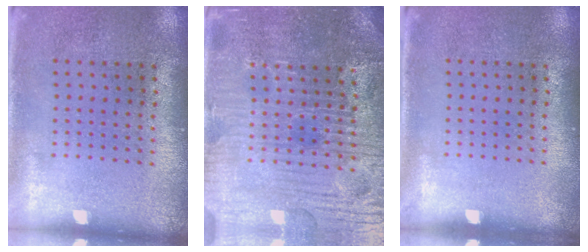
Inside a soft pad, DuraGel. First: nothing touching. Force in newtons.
{"total": 5.4, "press": 5.1, "slide": 1.8}
{"total": 0.0}